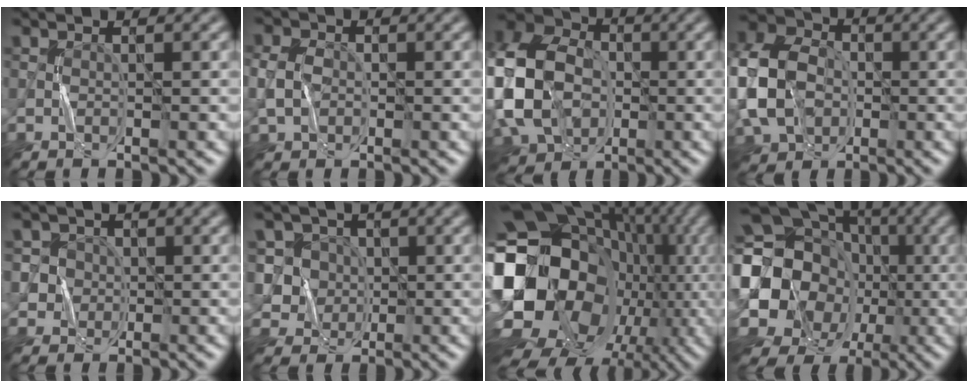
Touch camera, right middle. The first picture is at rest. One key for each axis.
{"total": 2.7, "fx": -0.3, "fy": 2.1, "fz": 1.6, "tx": -0.041, "ty": 0.001, "tz": -0.006}
{"total": 15.3, "fx": -2.1, "fy": 11.2, "fz": 10.1, "tx": -0.234, "ty": -0.009, "tz": -0.051}
{"total": 11.2, "fx": -1.5, "fy": 8.5, "fz": 7.1, "tx": -0.175, "ty": -0.004, "tz": -0.039}
{"total": 4.1, "fx": 0.4, "fy": 3.9, "fz": 0.9, "tx": -0.003, "ty": 0.028, "tz": 0.001}
{"total": 5.8, "fx": 1.6, "fy": 5.3, "fz": 1.6, "tx": -0.027, "ty": 0.013, "tz": 0.020}
{"total": 22.7, "fx": -4.2, "fy": 18.0, "fz": 13.1, "tx": -0.255, "ty": -0.009, "tz": -0.092}
{"total": 21.1, "fx": -1.7, "fy": 18.7, "fz": 9.6, "tx": -0.188, "ty": 0.006, "tz": -0.070}